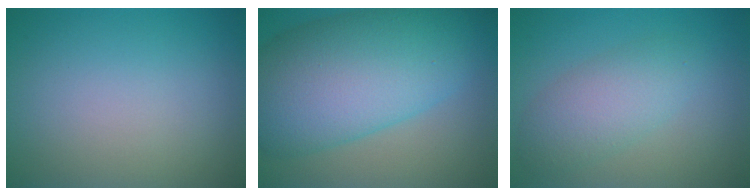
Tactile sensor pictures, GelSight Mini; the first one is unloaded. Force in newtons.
{"total": 12.9, "press": 12.9, "slide": 0.2}
{"total": 3.9, "press": 3.9, "slide": 0.1}